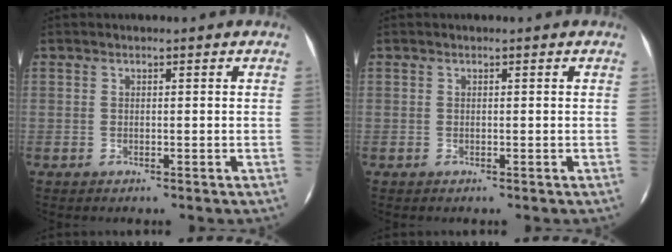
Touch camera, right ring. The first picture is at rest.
{"total": 0.0}